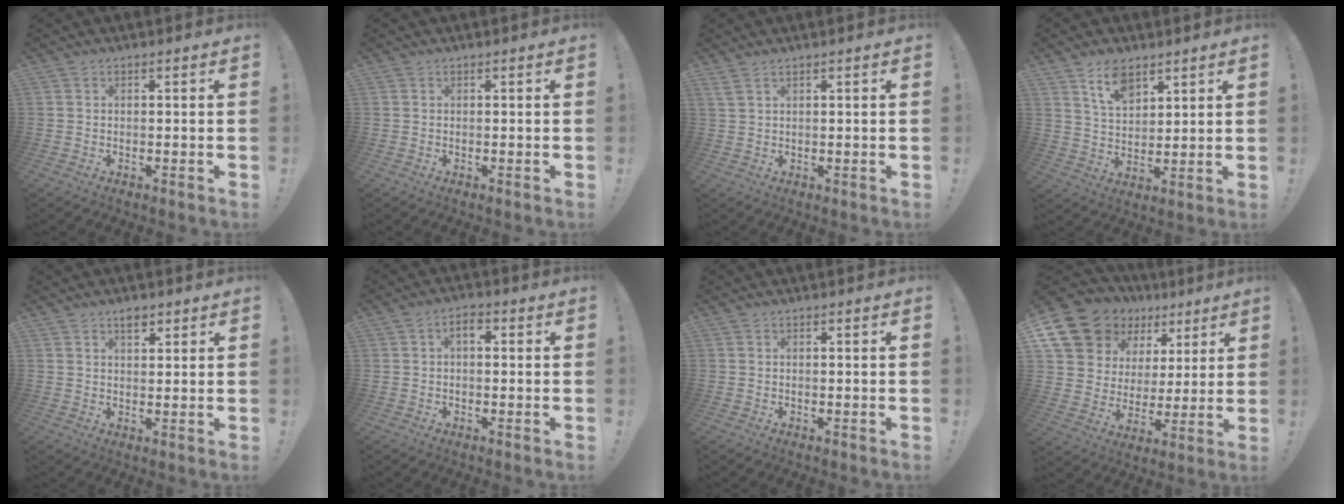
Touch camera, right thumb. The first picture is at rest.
{"total": 0.0}
{"total": 2.1, "force": [1.6, 0.5, 1.3], "torque": [-0.027, -0.004, 0.030]}
{"total": 8.9, "force": [6.0, 4.6, 4.8], "torque": [-0.084, -0.026, 0.111]}
{"total": 3.2, "force": [2.3, 1.5, 1.7], "torque": [-0.013, -0.013, 0.036]}
{"total": 3.3, "force": [0.3, 1.8, 2.8], "torque": [-0.045, 0.006, 0.002]}
{"total": 0.0}
{"total": 16.4, "force": [10.1, 11.5, 6.2], "torque": [-0.112, -0.059, 0.209]}